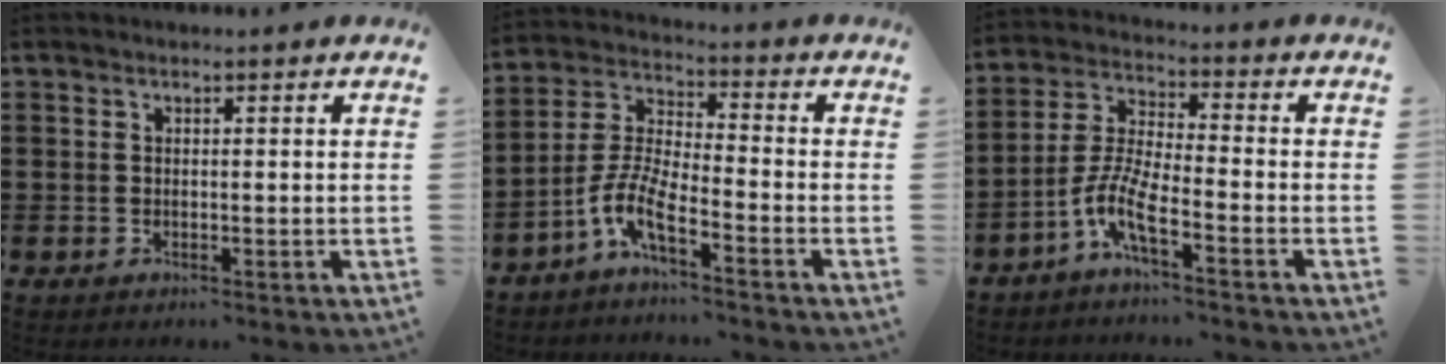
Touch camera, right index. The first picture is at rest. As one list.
[{"total": 6.9, "force": [-4.8, 1.2, 4.8], "torque": [-0.131, -0.016, -0.102]}, {"total": 6.9, "force": [-4.3, 1.3, 5.2], "torque": [-0.137, -0.015, -0.090]}]